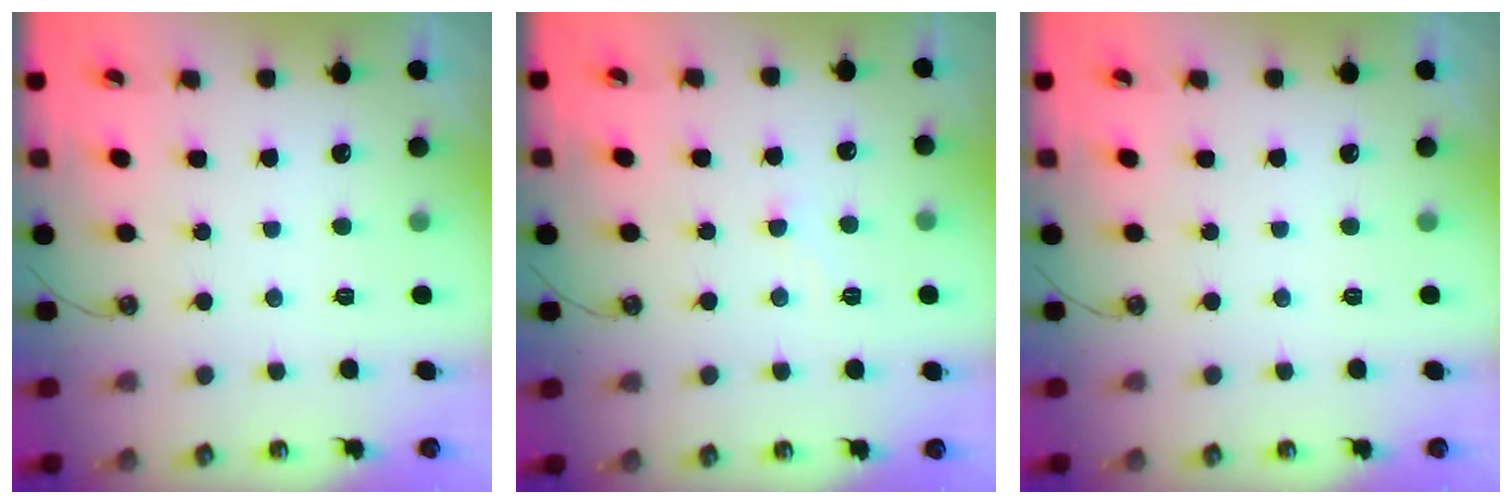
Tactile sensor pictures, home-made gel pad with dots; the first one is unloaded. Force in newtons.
{"total": 3.4, "press": 3.4, "slide": 0.4}
{"total": 0.0}